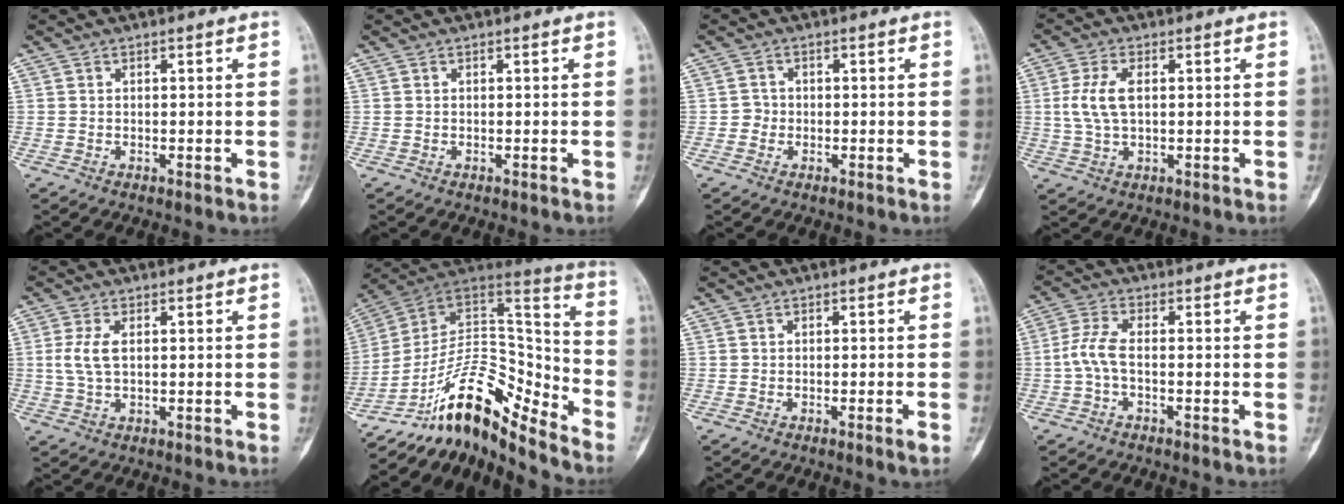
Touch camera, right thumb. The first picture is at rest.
{"total": 0.0}
{"total": 1.7, "force": [-0.5, 1.6, 0.3], "torque": [0.007, 0.009, -0.014]}
{"total": 6.4, "force": [0.8, 3.3, 5.5], "torque": [-0.126, 0.003, 0.015]}
{"total": 4.7, "force": [0.6, 2.4, 4.0], "torque": [-0.097, 0.004, 0.014]}
{"total": 17.7, "force": [-13.1, 6.0, 10.4], "torque": [-0.136, 0.135, -0.224]}
{"total": 1.5, "force": [-0.8, -0.2, 1.3], "torque": [-0.022, -0.004, -0.015]}
{"total": 4.6, "force": [-1.1, 1.6, 4.1], "torque": [-0.100, 0.011, -0.029]}